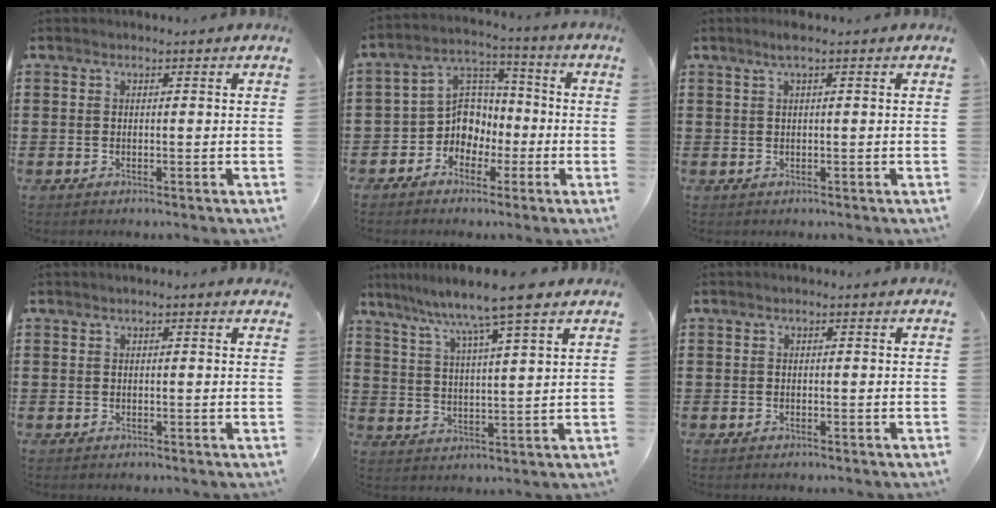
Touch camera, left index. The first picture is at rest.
{"total": 7.0, "force": [-2.3, 6.3, 2.0], "torque": [-0.062, 0.008, -0.047]}
{"total": 1.7, "force": [0.7, 0.0, 1.6], "torque": [-0.031, 0.000, 0.012]}
{"total": 0.5, "force": [0.2, 0.4, 0.2], "torque": [-0.005, 0.004, 0.003]}
{"total": 7.5, "force": [6.0, -0.4, 4.4], "torque": [-0.107, -0.029, 0.098]}
{"total": 0.0}